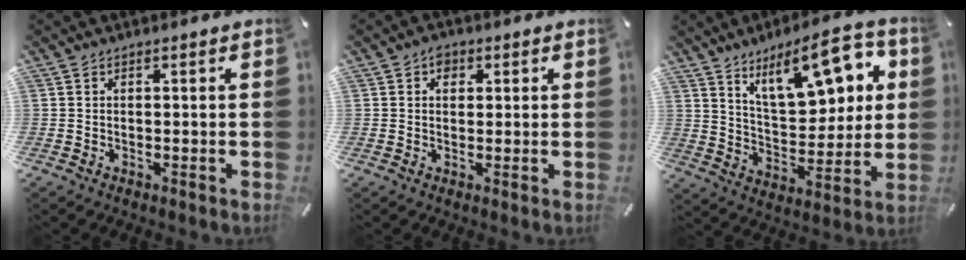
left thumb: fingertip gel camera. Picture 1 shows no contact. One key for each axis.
{"total": 2.5, "fx": 0.8, "fy": 2.1, "fz": 1.1, "tx": -0.007, "ty": -0.001, "tz": 0.010}
{"total": 17.4, "fx": 10.3, "fy": 8.0, "fz": 11.5, "tx": -0.169, "ty": -0.046, "tz": 0.173}